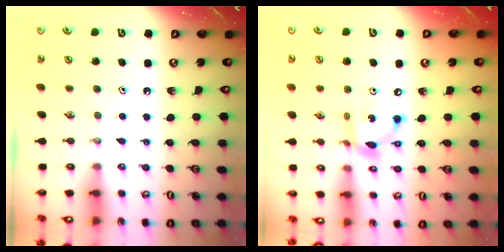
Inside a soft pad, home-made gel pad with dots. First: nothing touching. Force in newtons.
{"total": 11.1, "press": 11.1, "slide": 0.7}